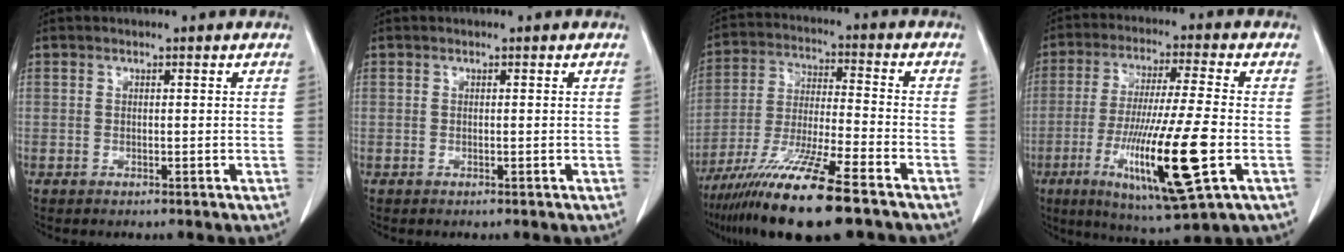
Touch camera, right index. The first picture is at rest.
{"total": 0.0}
{"total": 15.6, "force": [-10.6, 0.6, 11.4], "torque": [-0.232, -0.047, -0.194]}
{"total": 16.7, "force": [-5.0, 0.6, 15.9], "torque": [-0.310, -0.035, -0.084]}